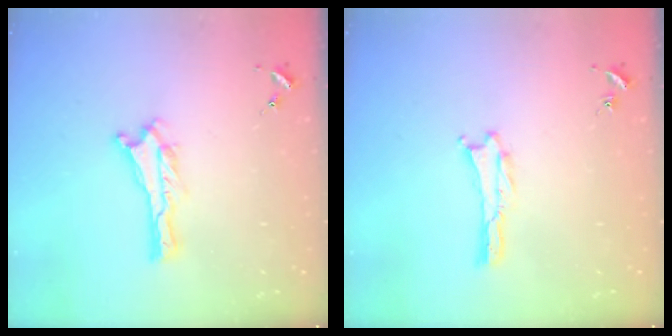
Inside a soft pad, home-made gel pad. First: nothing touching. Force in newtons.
{"total": 0.0}